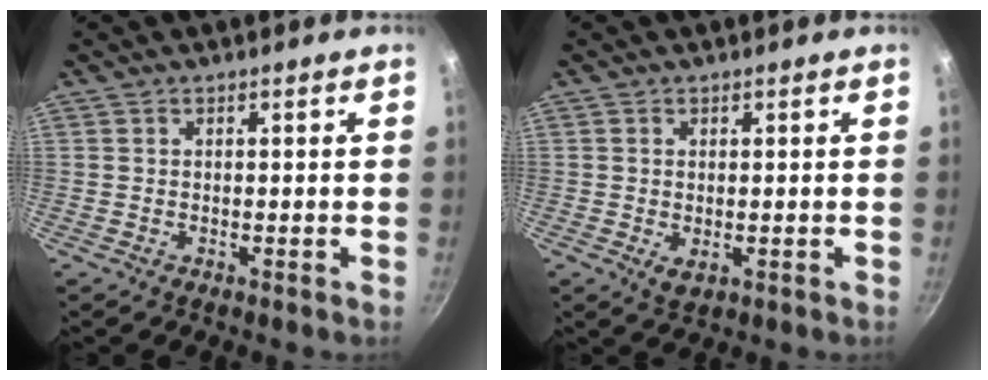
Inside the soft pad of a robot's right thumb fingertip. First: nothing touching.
{"total": 2.4, "force": [-0.2, 1.4, 1.9], "torque": [-0.031, -0.008, 0.000]}